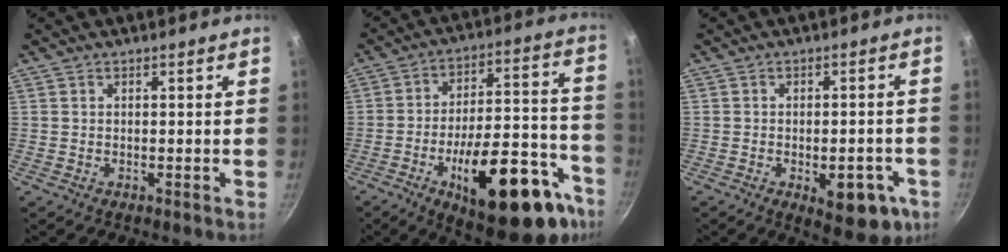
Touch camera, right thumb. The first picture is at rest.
{"total": 26.9, "force": [-13.3, 11.2, 20.6], "torque": [-0.238, 0.067, -0.187]}
{"total": 10.5, "force": [-3.8, 5.1, 8.3], "torque": [-0.071, 0.013, -0.040]}